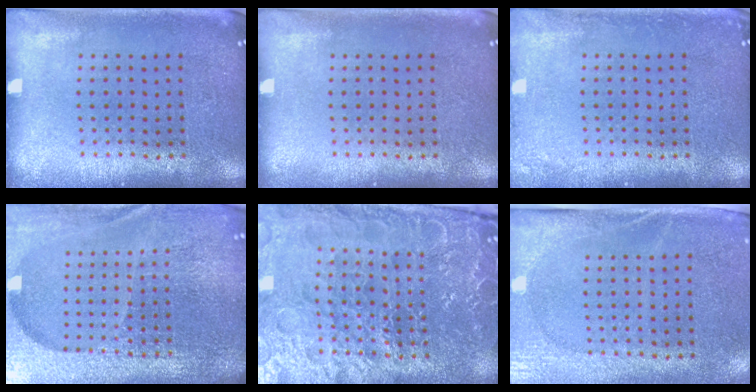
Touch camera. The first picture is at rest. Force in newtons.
{"total": 0.0}
{"total": 1.2, "press": 1.2, "slide": 0.2}
{"total": 6.6, "press": 5.7, "slide": 3.3}
{"total": 4.9, "press": 4.7, "slide": 1.4}
{"total": 2.8, "press": 2.3, "slide": 1.6}